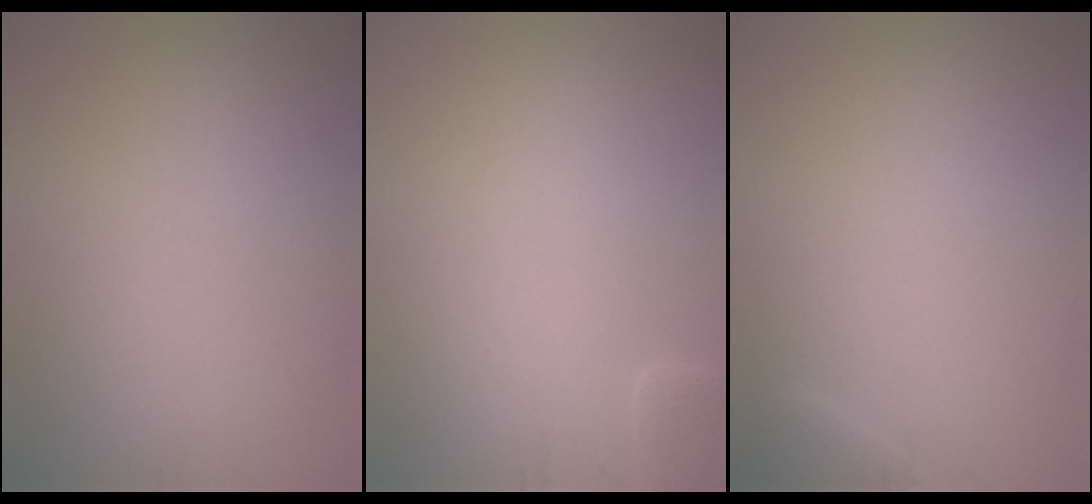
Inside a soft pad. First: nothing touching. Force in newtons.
{"total": 1.1, "press": 1.0, "slide": 0.1}
{"total": 0.9, "press": 0.9, "slide": 0.1}